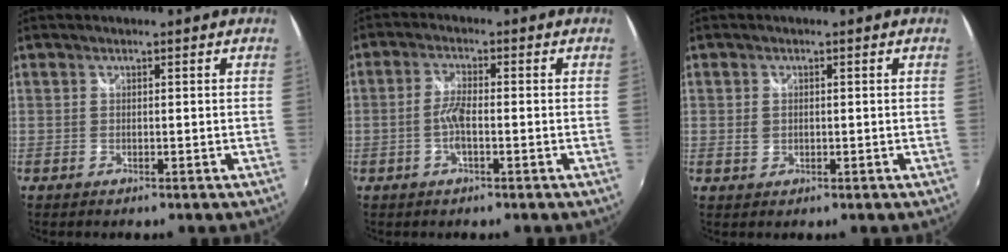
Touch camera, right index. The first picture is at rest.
{"total": 4.2, "force": [-1.3, 0.9, 3.9], "torque": [-0.084, 0.003, -0.025]}
{"total": 1.9, "force": [-0.1, 1.5, 1.2], "torque": [-0.022, -0.001, -0.002]}